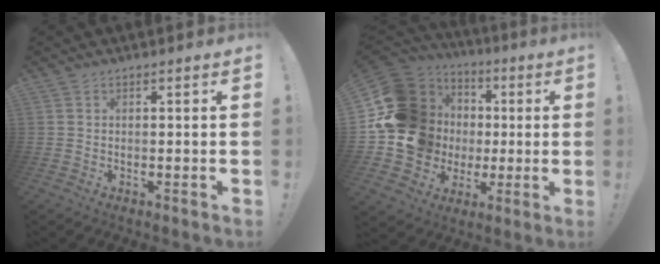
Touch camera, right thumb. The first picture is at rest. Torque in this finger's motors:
{"motor_torque": [2.36, 2.64, 0.92, -0.74, 0.10]}